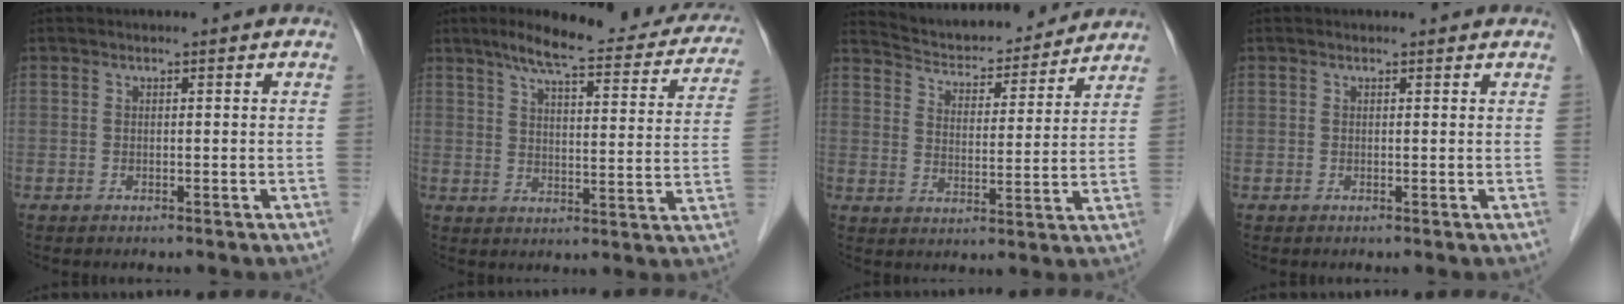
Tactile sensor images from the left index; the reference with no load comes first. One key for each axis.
{"total": 21.2, "fx": 17.6, "fy": 4.3, "fz": 10.9, "tx": -0.138, "ty": 0.011, "tz": 0.218}
{"total": 15.5, "fx": 14.7, "fy": 3.1, "fz": 3.7, "tx": -0.052, "ty": 0.006, "tz": 0.213}
{"total": 1.0, "fx": 0.9, "fy": 0.3, "fz": 0.0, "tx": -0.011, "ty": 0.001, "tz": 0.008}